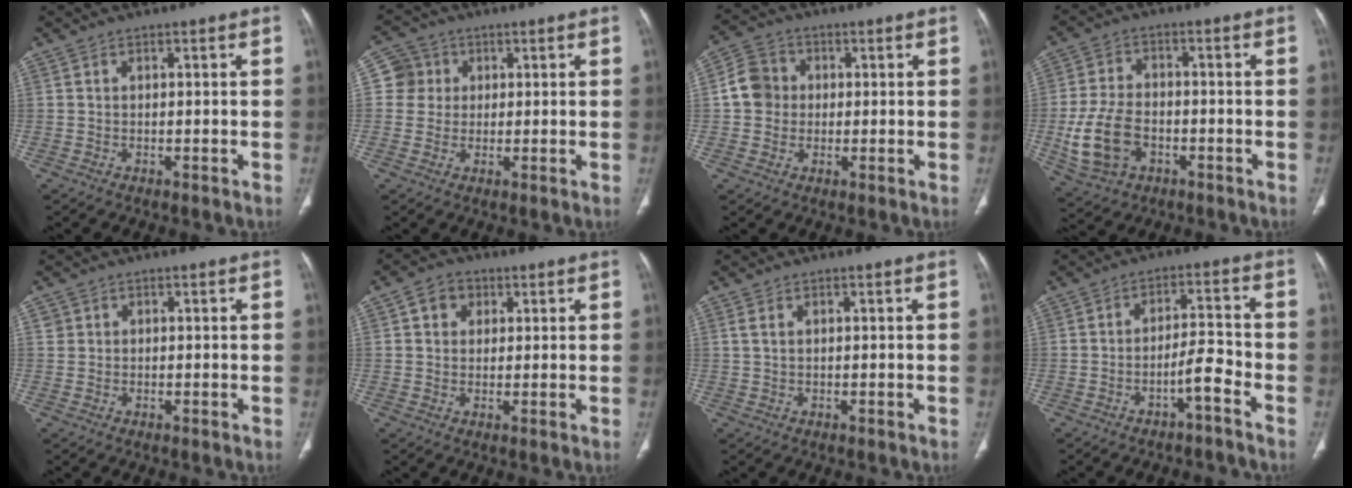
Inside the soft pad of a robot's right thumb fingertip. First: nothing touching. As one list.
[{"total": 5.0, "force": [0.9, 4.9, 0.3], "torque": [0.025, 0.008, 0.013]}, {"total": 6.7, "force": [0.3, 6.1, 2.6], "torque": [-0.033, 0.014, -0.003]}, {"total": 10.8, "force": [-3.1, 7.4, 7.3], "torque": [-0.146, 0.014, -0.049]}, {"total": 1.0, "force": [0.2, 1.0, 0.0], "torque": [0.009, 0.006, 0.003]}, {"total": 4.5, "force": [1.6, 3.8, 1.9], "torque": [-0.007, 0.003, 0.022]}, {"total": 1.2, "force": [0.5, 0.6, 0.9], "torque": [-0.024, 0.007, 0.013]}, {"total": 5.2, "force": [-3.2, 0.8, 4.0], "torque": [-0.067, 0.038, -0.053]}]